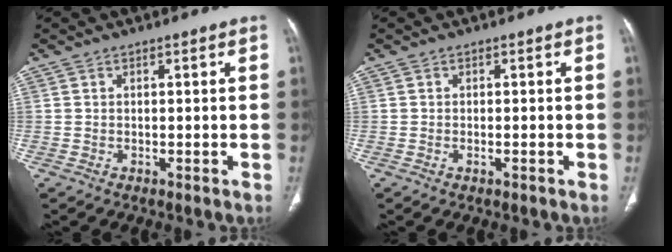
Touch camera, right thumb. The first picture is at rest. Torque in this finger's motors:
{"motor_torque": [-0.37, -0.11, -0.49, 0.28, -0.08]}